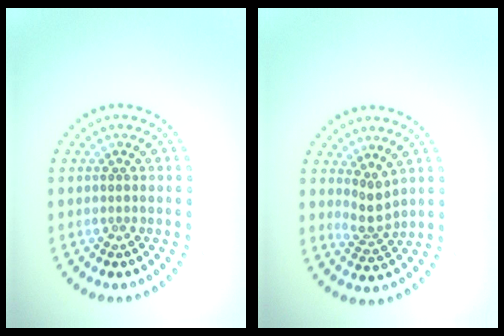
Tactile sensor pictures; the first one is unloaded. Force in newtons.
{"total": 2.2, "press": 1.6, "slide": 1.5}